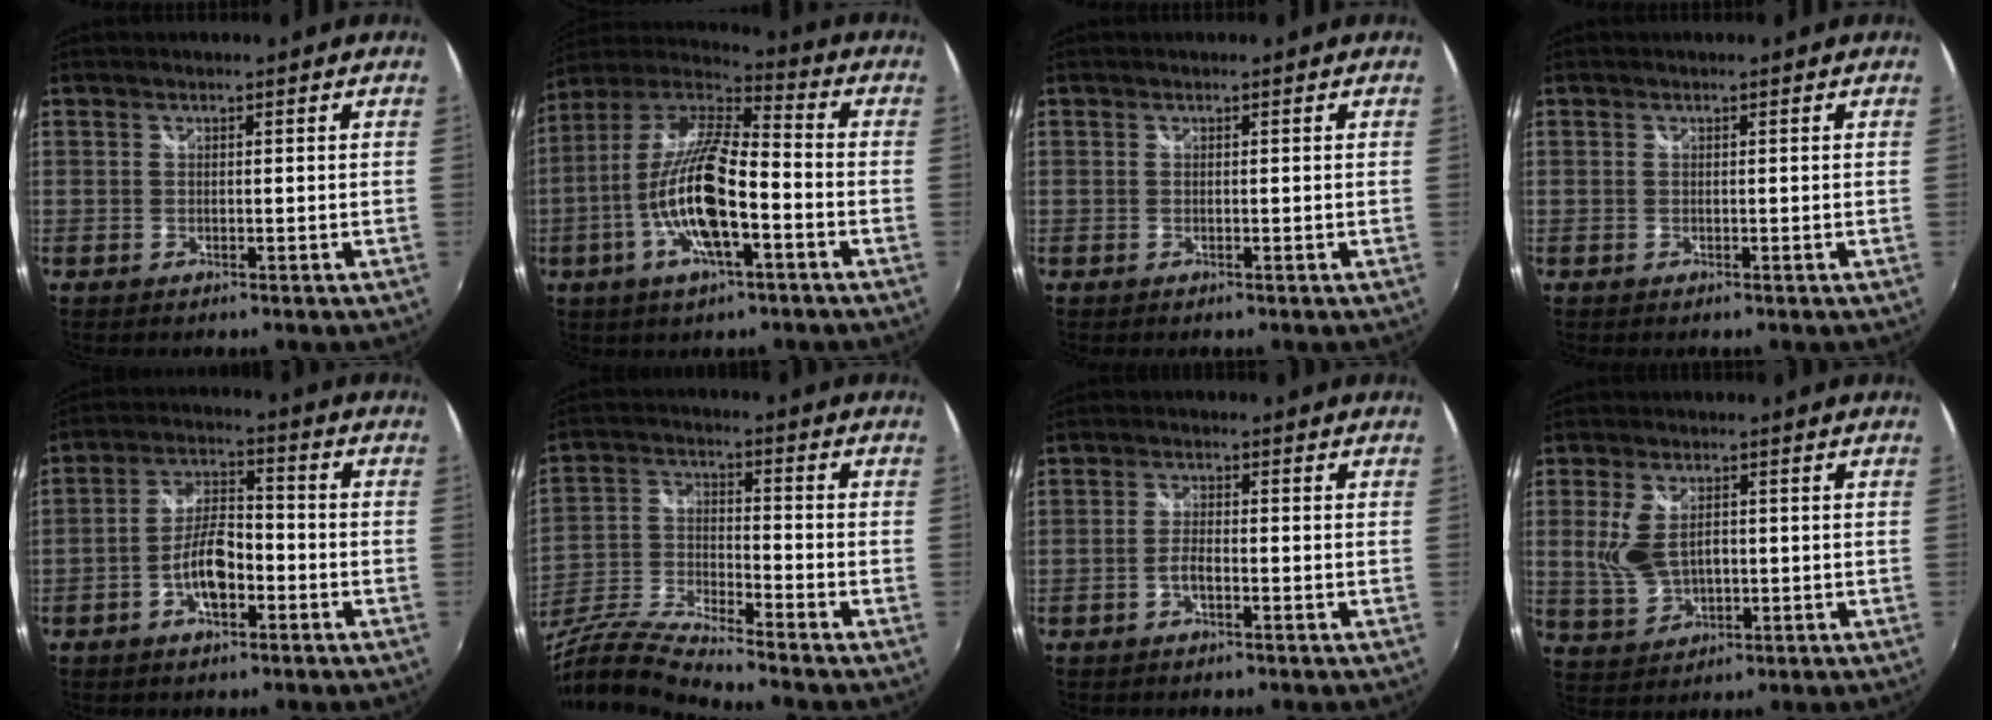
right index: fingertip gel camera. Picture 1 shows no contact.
{"total": 16.8, "force": [-5.6, 4.9, 15.1], "torque": [-0.297, -0.009, -0.109]}
{"total": 0.0}
{"total": 0.0}
{"total": 8.0, "force": [-3.4, 3.4, 6.4], "torque": [-0.128, 0.012, -0.057]}
{"total": 13.9, "force": [-11.9, 0.4, 7.1], "torque": [-0.153, -0.026, -0.238]}
{"total": 1.6, "force": [-0.8, 0.8, 1.2], "torque": [-0.025, 0.000, -0.015]}
{"total": 7.4, "force": [0.5, 4.4, 5.9], "torque": [-0.127, 0.001, 0.016]}